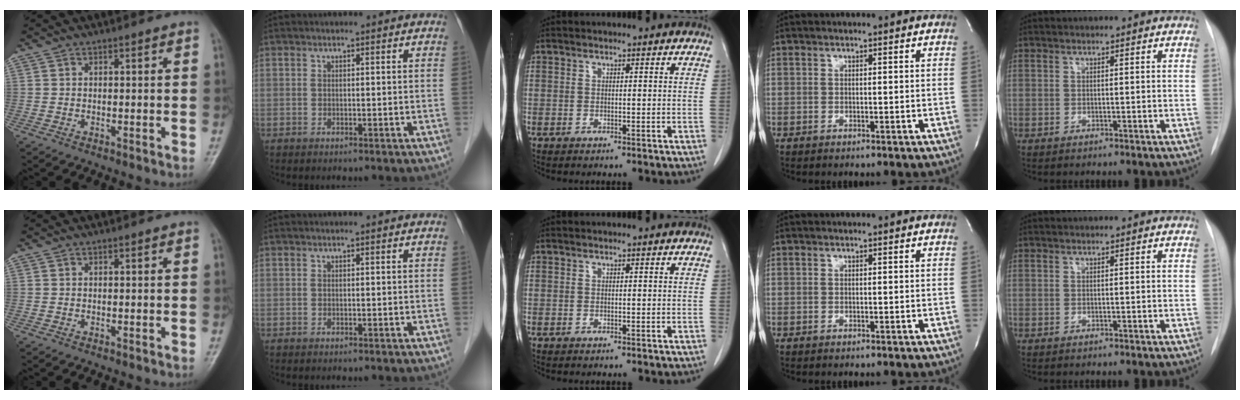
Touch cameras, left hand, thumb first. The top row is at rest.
{}